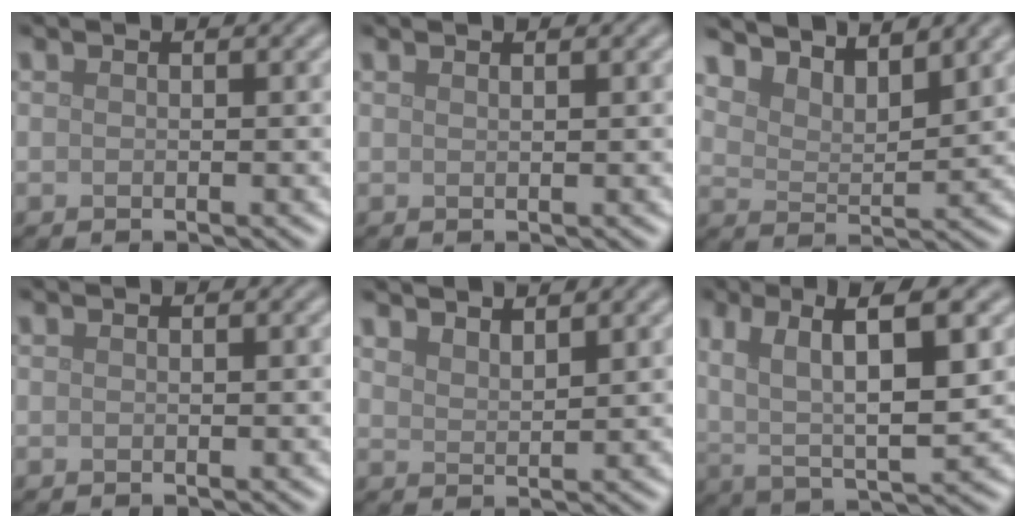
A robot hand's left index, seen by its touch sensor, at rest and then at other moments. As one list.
[{"total": 0.6, "force": [0.5, 0.1, 0.3], "torque": [0.000, 0.000, 0.007]}, {"total": 6.1, "force": [5.6, 1.5, 2.1], "torque": [-0.046, -0.002, 0.091]}, {"total": 0.0}, {"total": 3.0, "force": [2.8, 0.6, 1.0], "torque": [-0.007, 0.005, 0.044]}, {"total": 9.2, "force": [3.1, 3.3, 8.0], "torque": [-0.154, 0.003, 0.054]}]